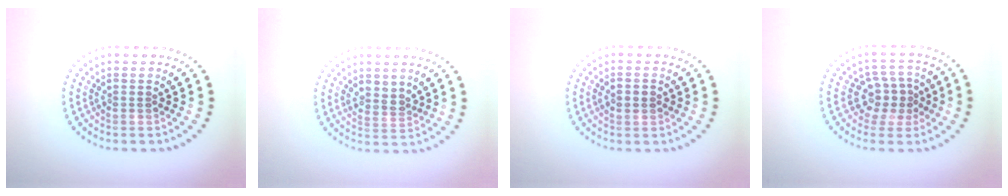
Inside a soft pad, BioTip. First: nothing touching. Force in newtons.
{"total": 1.8, "press": 1.6, "slide": 0.9}
{"total": 2.1, "press": 2.1, "slide": 0.2}
{"total": 2.8, "press": 2.6, "slide": 1.2}